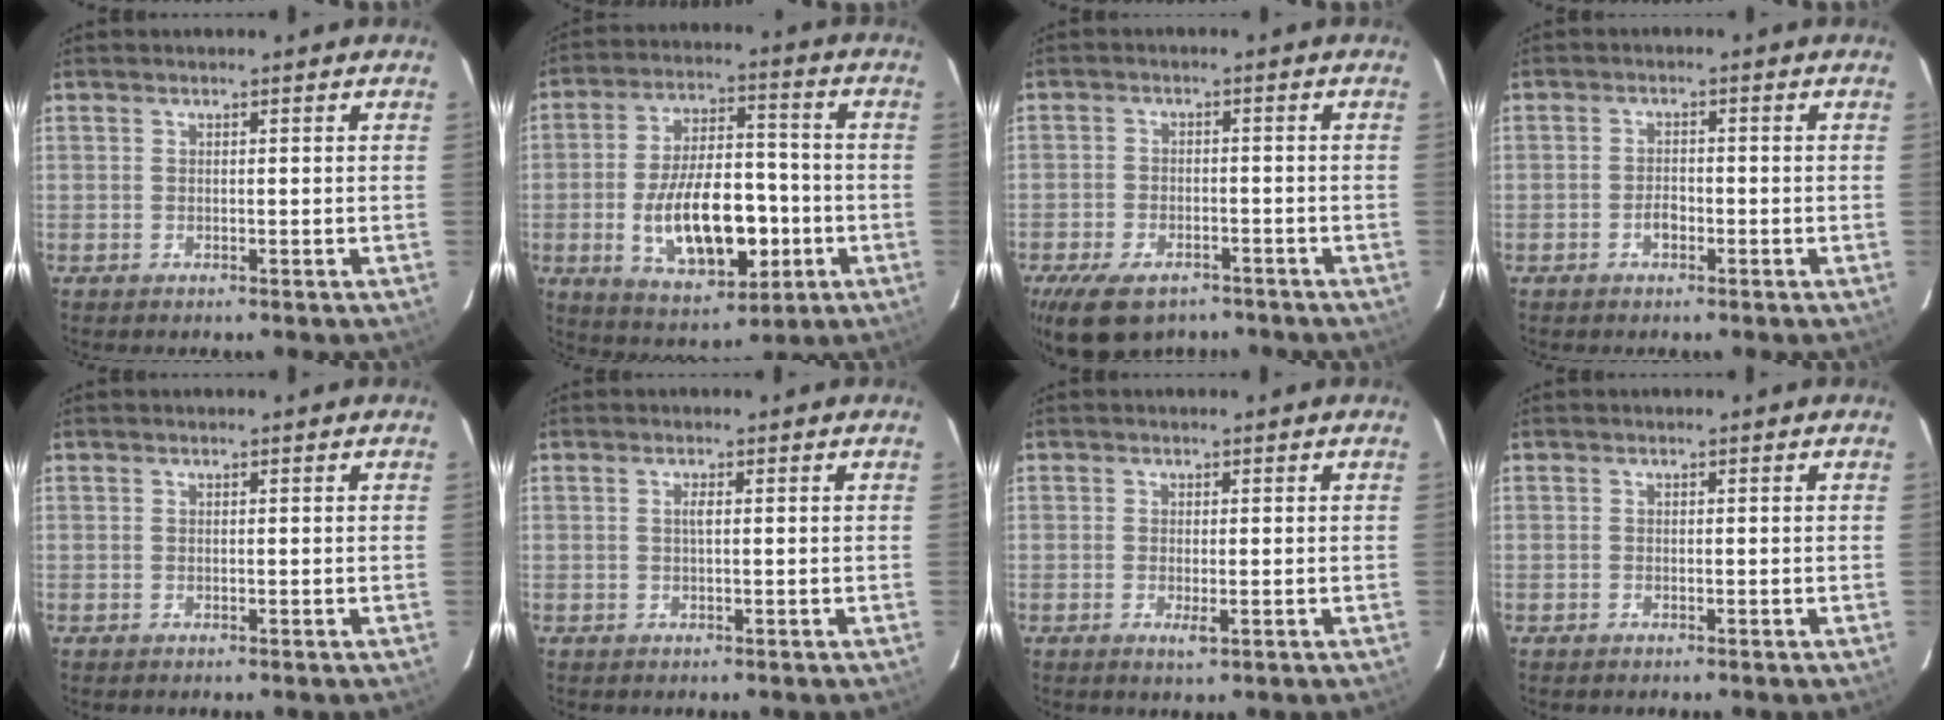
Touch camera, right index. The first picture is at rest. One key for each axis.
{"total": 17.5, "fx": -4.3, "fy": 8.6, "fz": 14.7, "tx": -0.274, "ty": 0.007, "tz": -0.049}
{"total": 11.6, "fx": -7.9, "fy": 6.1, "fz": 5.9, "tx": -0.141, "ty": -0.011, "tz": -0.126}
{"total": 2.1, "fx": -1.1, "fy": 1.2, "fz": 1.3, "tx": -0.025, "ty": 0.007, "tz": -0.020}
{"total": 0.0}
{"total": 1.0, "fx": 0.1, "fy": 0.0, "fz": 1.0, "tx": -0.020, "ty": 0.002, "tz": 0.000}
{"total": 2.0, "fx": -0.6, "fy": 0.4, "fz": 1.9, "tx": -0.036, "ty": -0.005, "tz": -0.009}
{"total": 0.0}